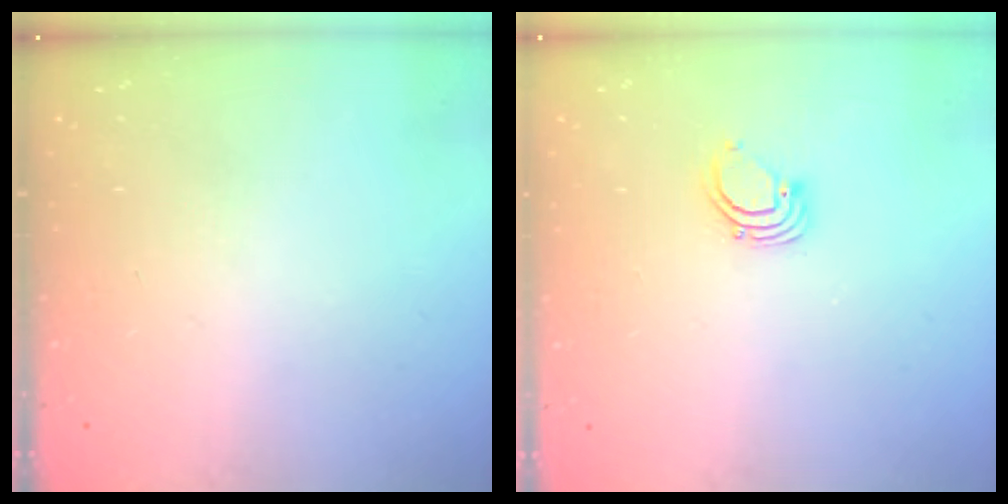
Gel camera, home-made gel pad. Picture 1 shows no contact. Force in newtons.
{"total": 2.7, "press": 2.7, "slide": 0.1}